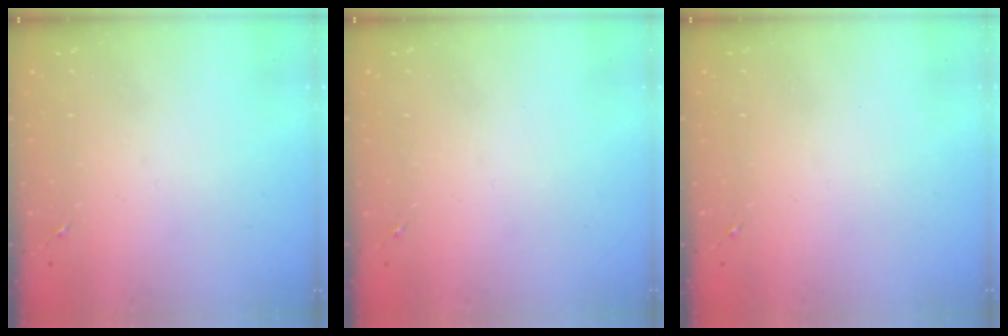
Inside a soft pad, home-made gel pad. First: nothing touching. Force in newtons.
{"total": 0.0}
{"total": 0.0}